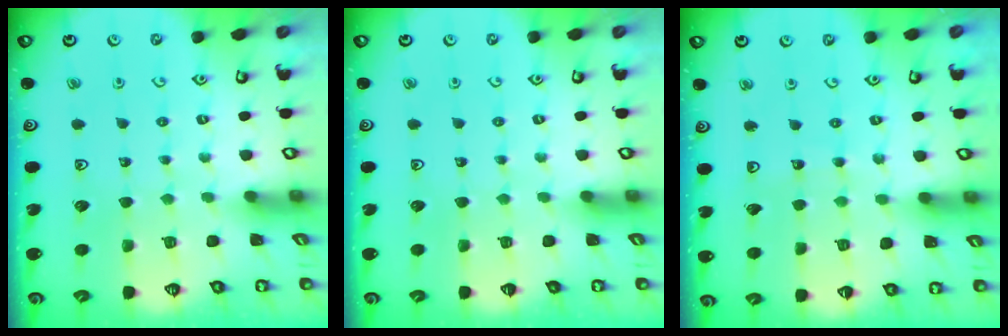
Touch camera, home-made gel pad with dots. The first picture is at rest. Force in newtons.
{"total": 0.0}
{"total": 4.2, "press": 4.2, "slide": 0.4}